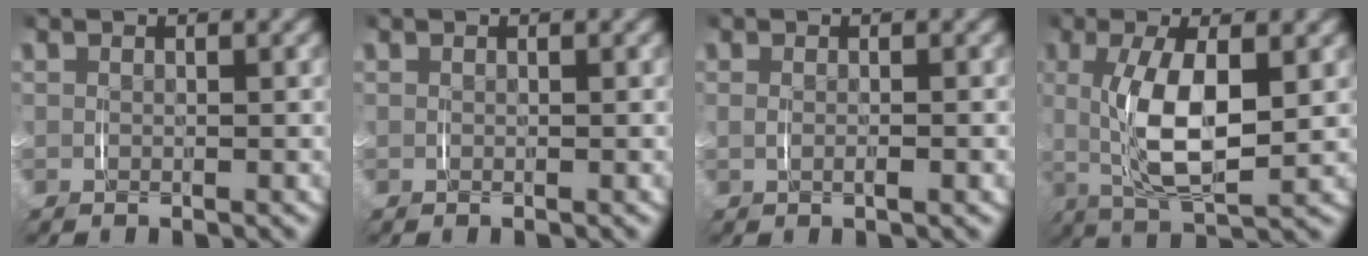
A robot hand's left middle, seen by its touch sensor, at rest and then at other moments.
{"total": 0.0}
{"total": 0.8, "force": [-0.3, -0.2, 0.7], "torque": [-0.014, -0.002, -0.003]}
{"total": 6.2, "force": [0.3, 1.8, 5.9], "torque": [-0.112, -0.006, 0.012]}